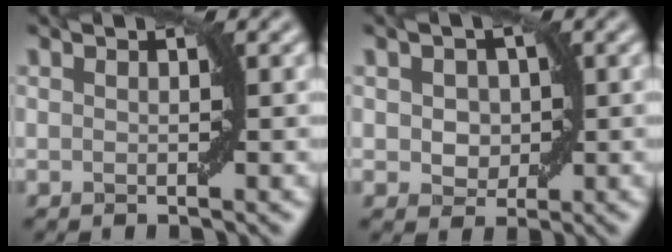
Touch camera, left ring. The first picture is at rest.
{"total": 2.6, "force": [0.3, 2.1, 1.5], "torque": [-0.023, 0.004, -0.001]}